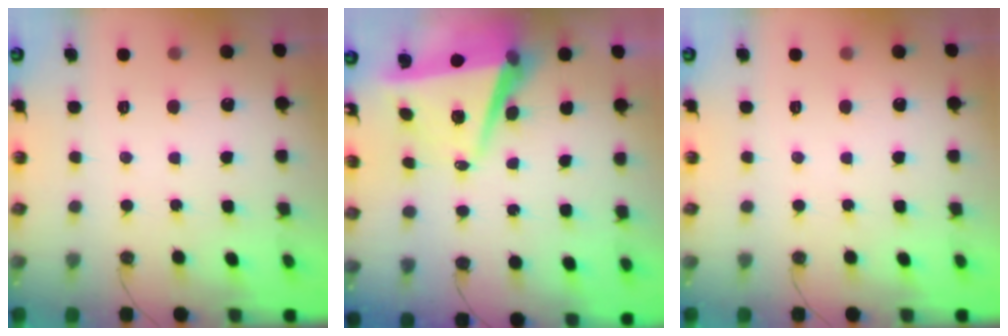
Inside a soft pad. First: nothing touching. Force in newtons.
{"total": 7.8, "press": 6.6, "slide": 4.1}
{"total": 2.0, "press": 0.4, "slide": 2.0}